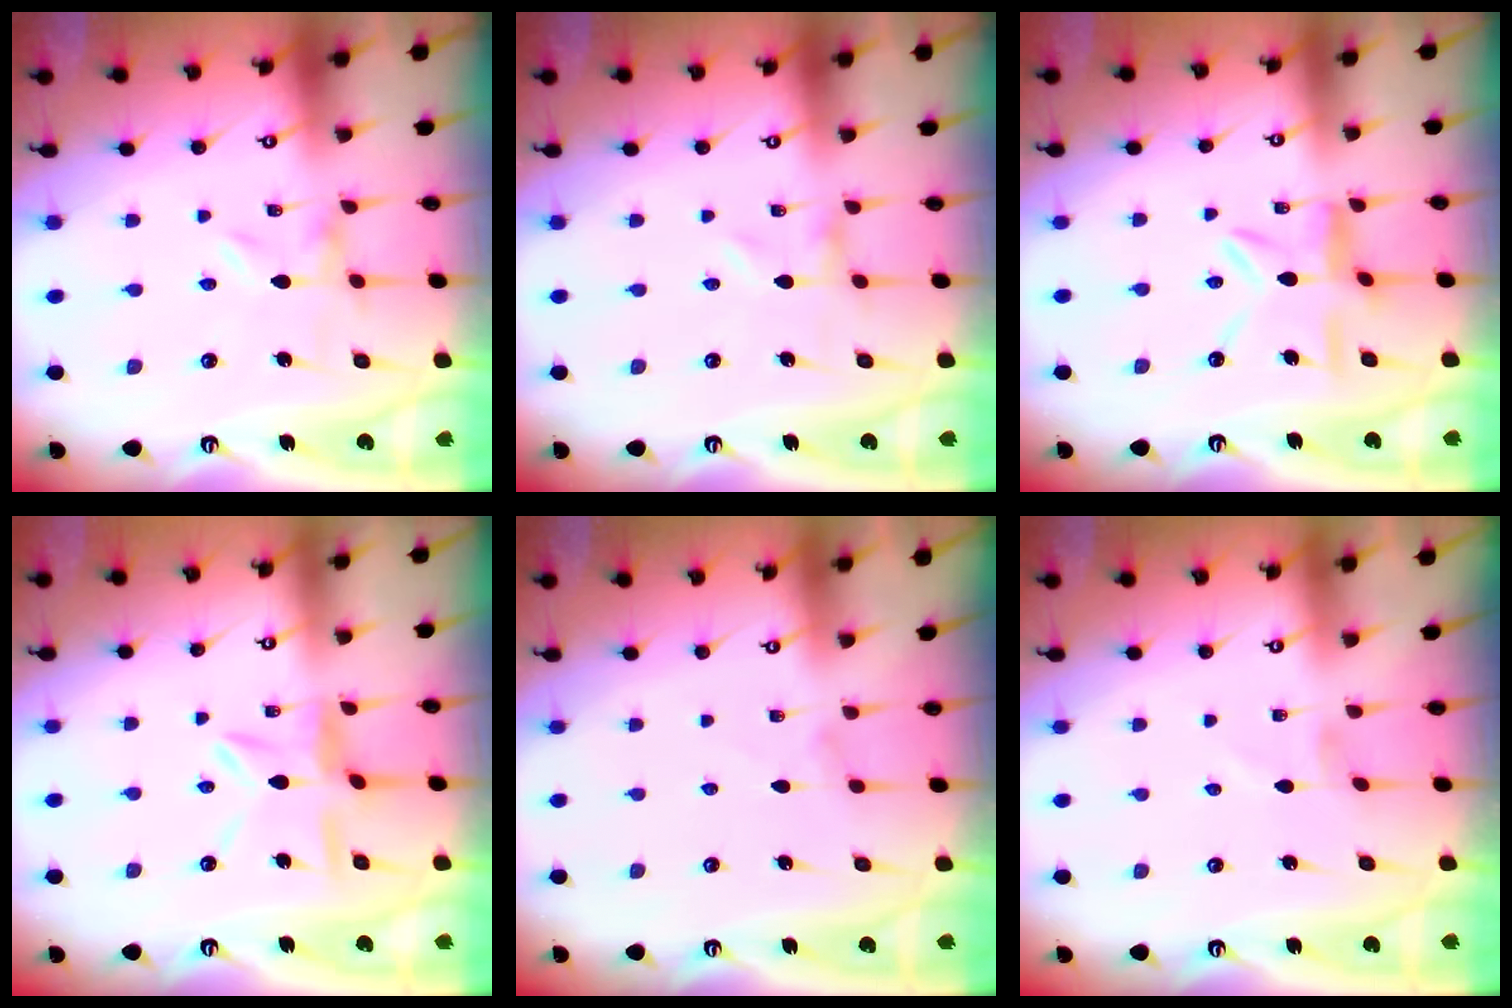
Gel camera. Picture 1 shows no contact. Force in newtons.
{"total": 0.0}
{"total": 9.4, "press": 9.4, "slide": 0.8}
{"total": 8.5, "press": 8.5, "slide": 0.8}
{"total": 0.8, "press": 0.8, "slide": 0.1}
{"total": 0.0}